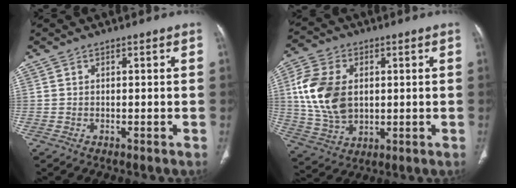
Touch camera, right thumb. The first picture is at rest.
{"total": 14.4, "force": [1.9, 9.9, 10.3], "torque": [-0.195, -0.001, 0.040]}